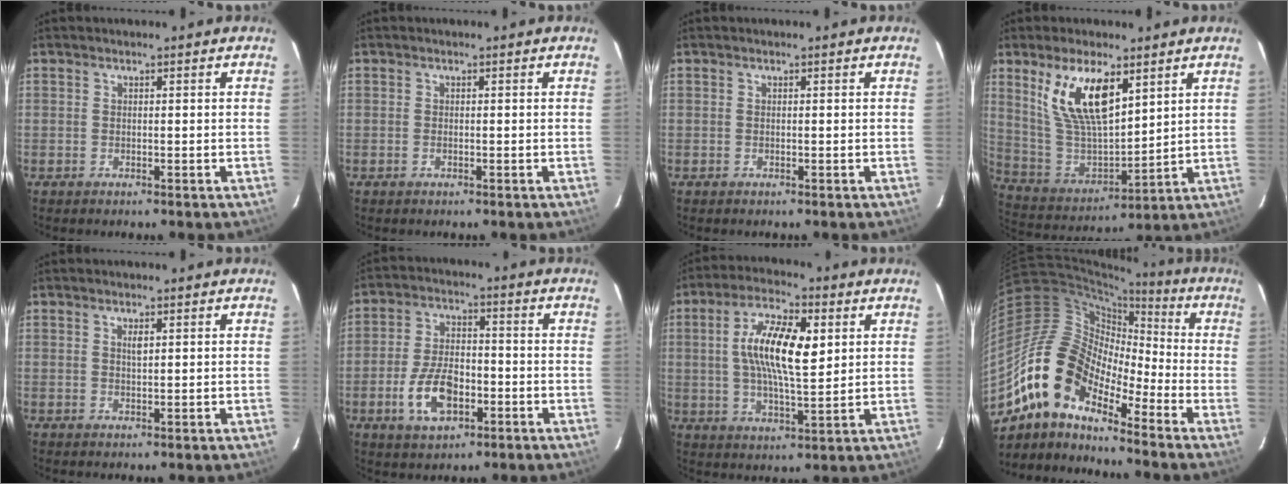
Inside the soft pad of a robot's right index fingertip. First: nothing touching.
{"total": 0.5, "force": [-0.3, 0.3, 0.3], "torque": [-0.005, -0.002, -0.005]}
{"total": 0.0}
{"total": 14.5, "force": [7.6, 5.8, 10.8], "torque": [-0.207, -0.002, 0.163]}
{"total": 1.2, "force": [0.5, 0.4, 1.0], "torque": [-0.018, 0.001, 0.010]}
{"total": 10.5, "force": [-3.9, 5.7, 7.9], "torque": [-0.163, 0.002, -0.063]}
{"total": 12.2, "force": [2.8, 3.9, 11.2], "torque": [-0.208, 0.010, 0.049]}
{"total": 14.9, "force": [-10.8, 6.3, 8.2], "torque": [-0.139, 0.005, -0.222]}